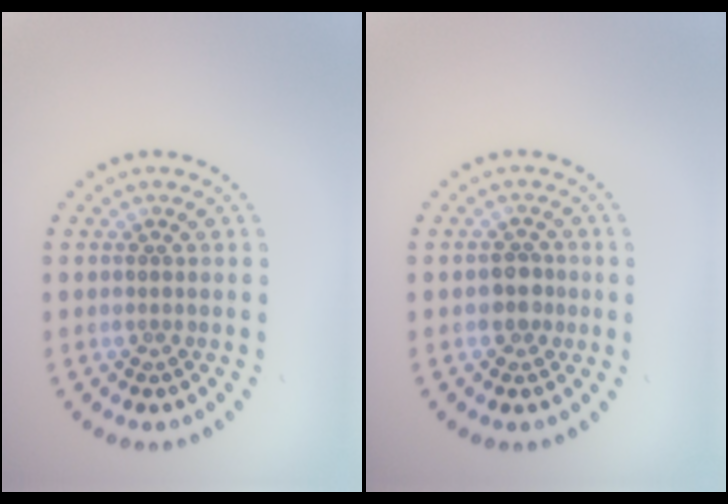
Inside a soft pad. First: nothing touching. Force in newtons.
{"total": 1.8, "press": 1.7, "slide": 0.7}